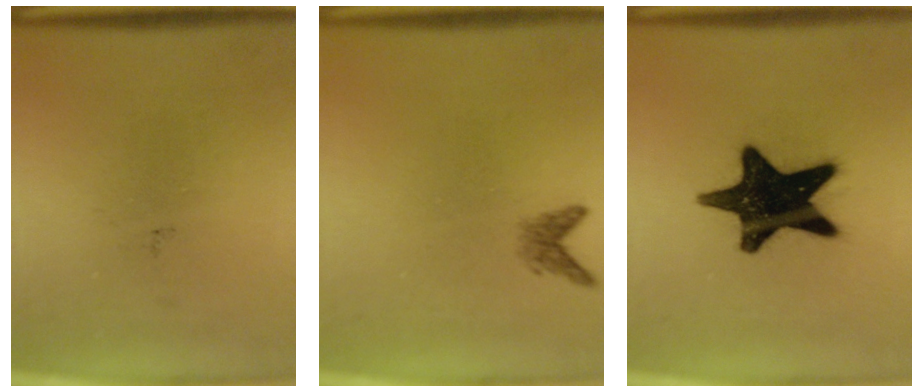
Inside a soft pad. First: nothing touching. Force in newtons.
{"total": 1.4}
{"total": 17.9}